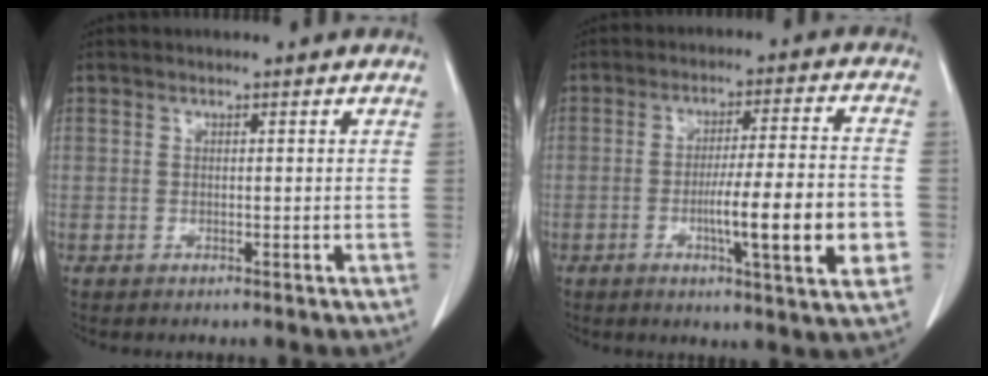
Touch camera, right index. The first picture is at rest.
{"total": 13.2, "force": [-3.4, 0.6, 12.8], "torque": [-0.191, -0.008, -0.053]}